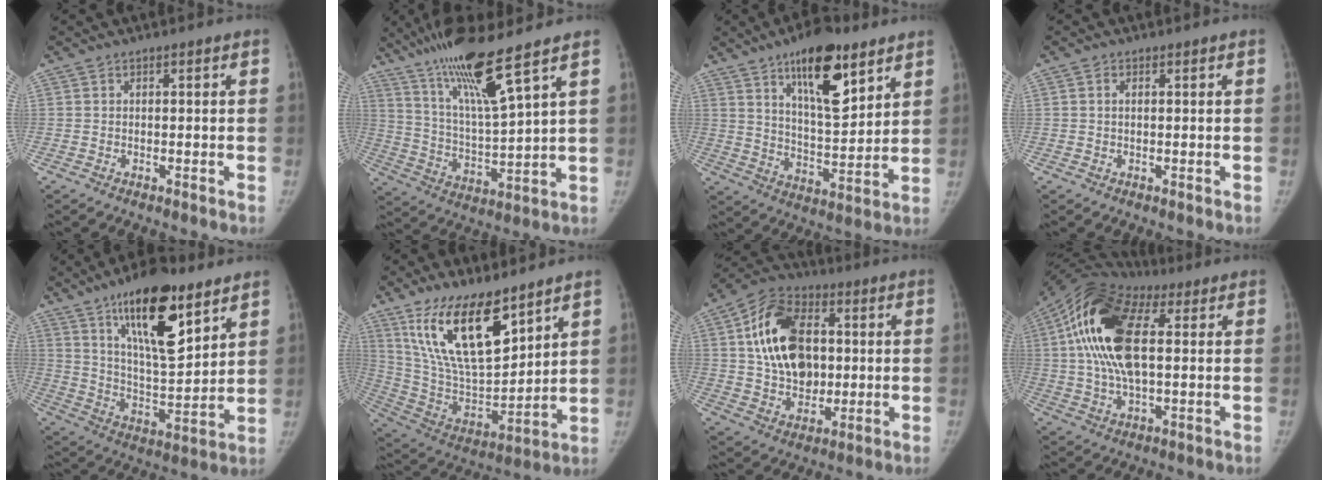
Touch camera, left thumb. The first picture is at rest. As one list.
[{"total": 15.5, "force": [10.8, 0.6, 11.2], "torque": [-0.199, -0.055, 0.206]}, {"total": 16.1, "force": [9.3, 5.8, 11.7], "torque": [-0.151, -0.055, 0.153]}, {"total": 0.9, "force": [0.1, 0.6, 0.7], "torque": [-0.010, 0.004, 0.000]}, {"total": 19.2, "force": [11.1, 6.5, 14.2], "torque": [-0.198, -0.064, 0.193]}, {"total": 20.2, "force": [12.5, 7.7, 13.8], "torque": [-0.217, -0.072, 0.247]}, {"total": 17.8, "force": [3.0, 12.3, 12.6], "torque": [-0.183, 0.006, 0.049]}, {"total": 19.0, "force": [4.2, 9.4, 16.0], "torque": [-0.321, 0.024, 0.065]}]